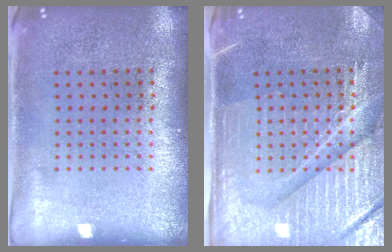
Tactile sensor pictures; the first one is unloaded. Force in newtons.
{"total": 4.6, "press": 4.3, "slide": 1.8}